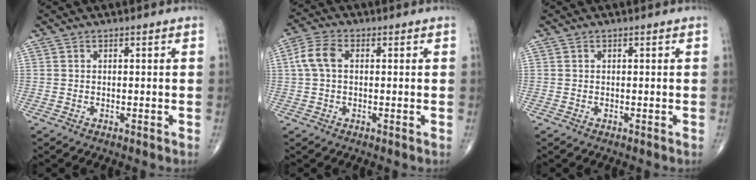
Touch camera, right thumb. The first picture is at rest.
{"total": 5.6, "force": [0.8, 3.4, 4.3], "torque": [-0.099, 0.018, 0.011]}
{"total": 0.0}